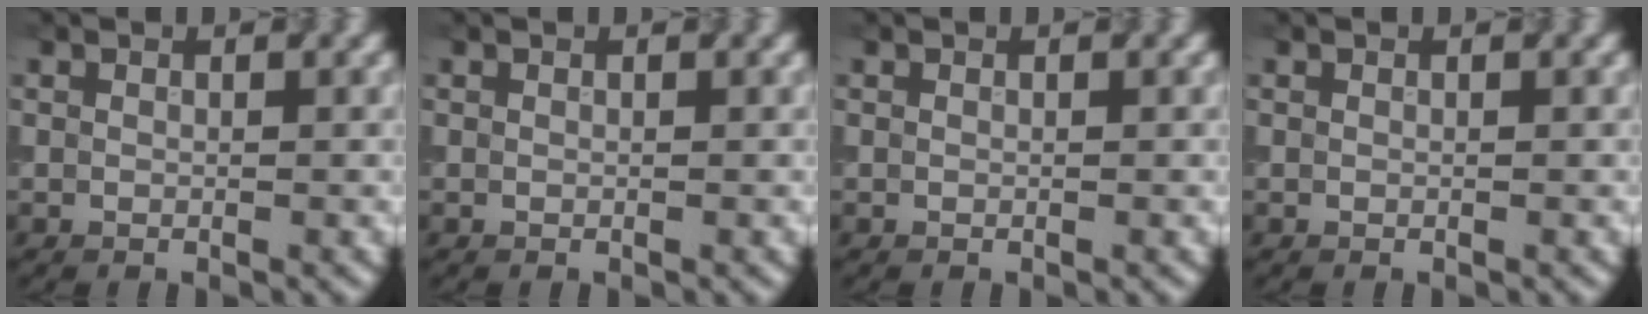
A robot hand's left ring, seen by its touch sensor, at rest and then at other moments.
{"total": 0.0}
{"total": 0.0}
{"total": 0.0}